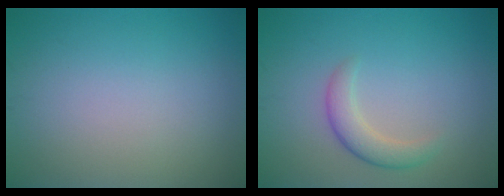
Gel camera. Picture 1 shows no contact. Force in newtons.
{"total": 2.5, "press": 2.5, "slide": 0.2}